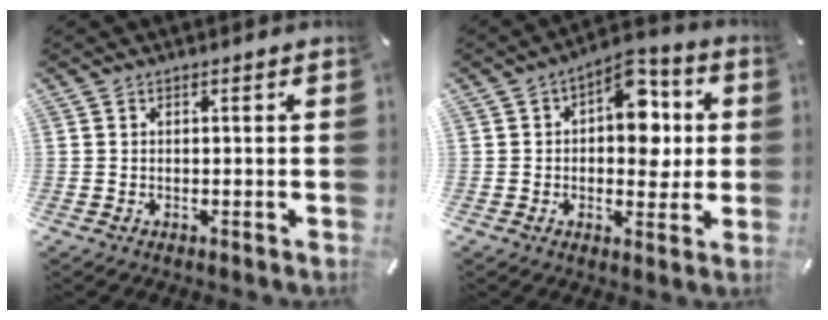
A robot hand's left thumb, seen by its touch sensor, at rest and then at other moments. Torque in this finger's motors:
{"motor_torque": [0.24, 0.61, 1.02, 0.17, 0.08]}